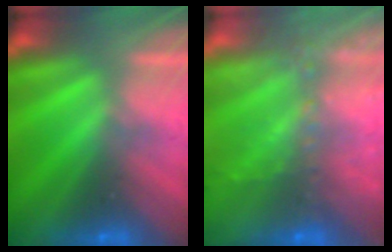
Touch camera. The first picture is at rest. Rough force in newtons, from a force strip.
{"total": 7.5}